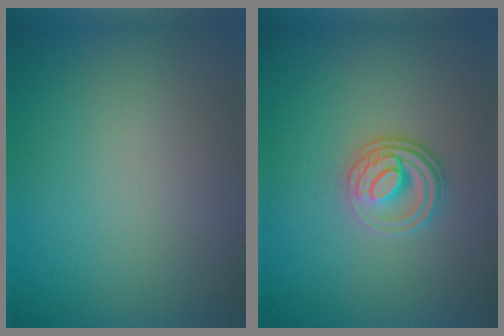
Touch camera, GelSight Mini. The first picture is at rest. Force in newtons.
{"total": 2.8, "press": 2.6, "slide": 1.0}